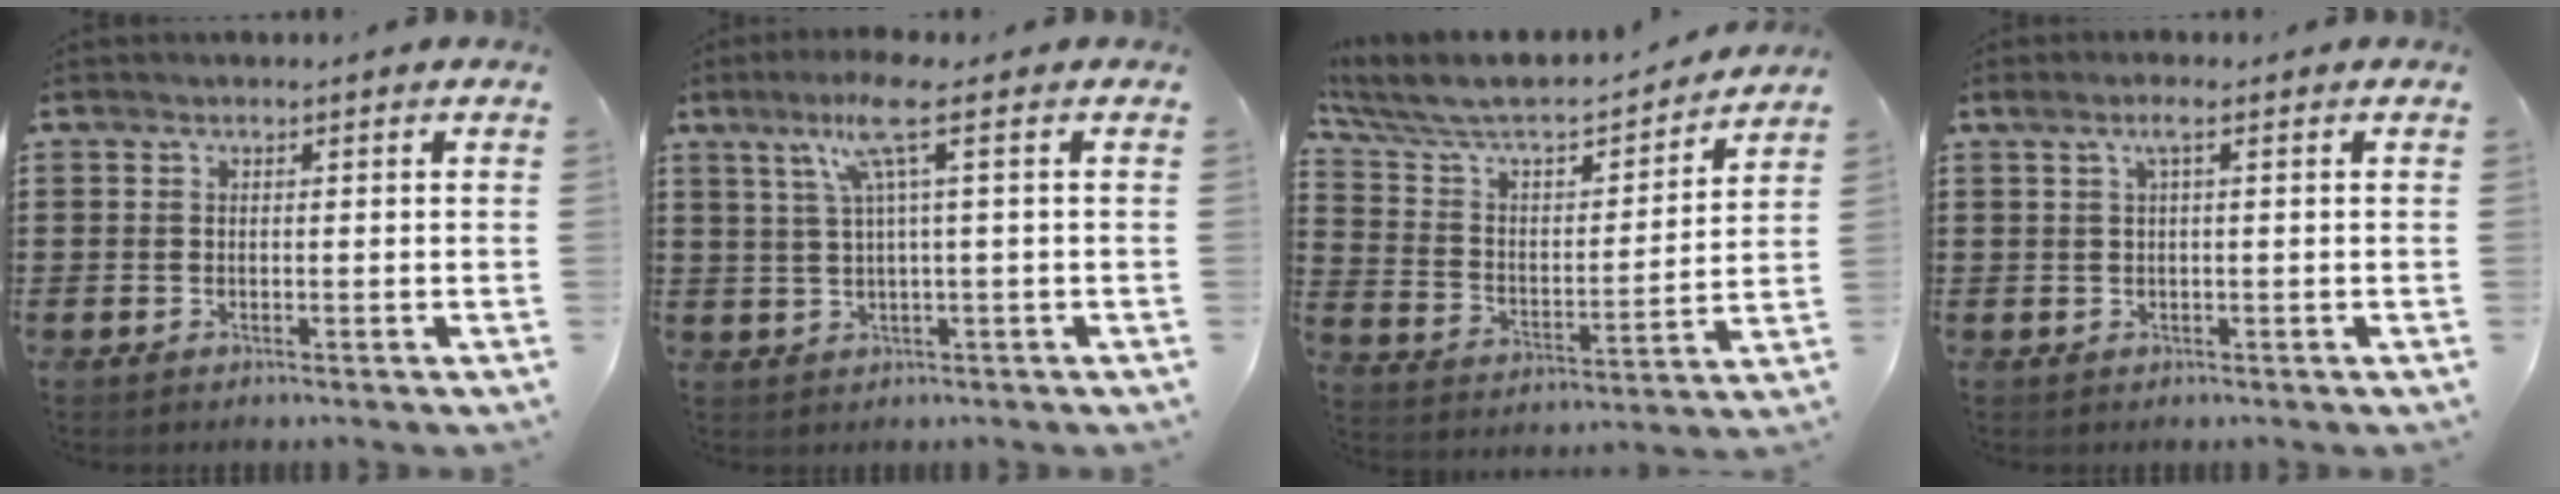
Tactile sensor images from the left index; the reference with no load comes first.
{"total": 7.1, "force": [2.7, 0.0, 6.6], "torque": [-0.143, -0.002, 0.040]}
{"total": 7.1, "force": [6.2, 1.9, 2.7], "torque": [-0.083, -0.048, 0.102]}
{"total": 2.2, "force": [0.5, 0.1, 2.2], "torque": [-0.042, 0.003, 0.008]}